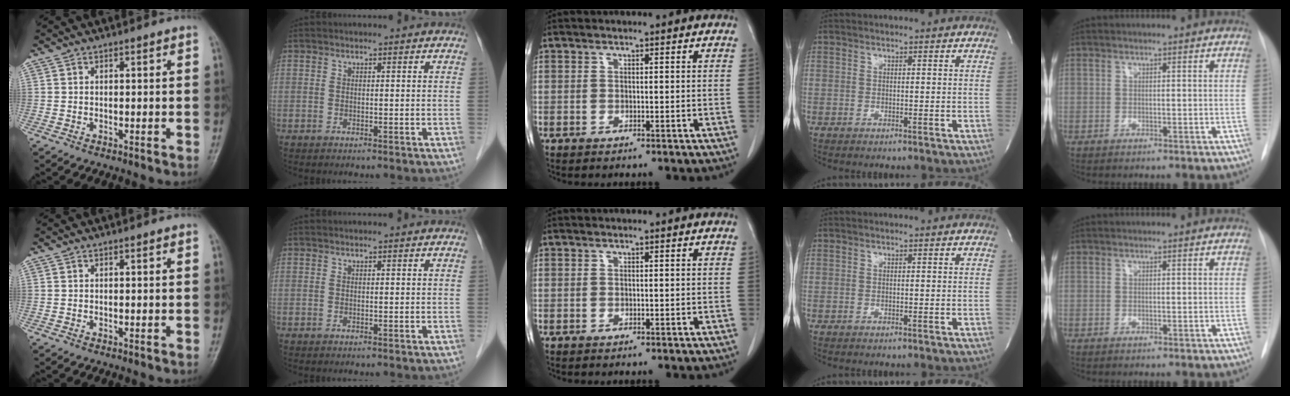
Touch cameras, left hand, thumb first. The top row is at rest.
{}